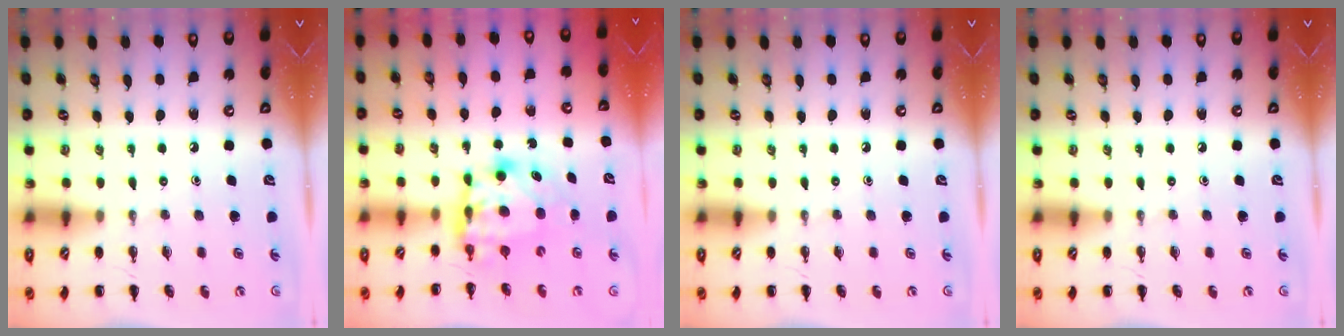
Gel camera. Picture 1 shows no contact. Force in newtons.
{"total": 6.4, "press": 6.4, "slide": 0.6}
{"total": 0.0}
{"total": 0.0}